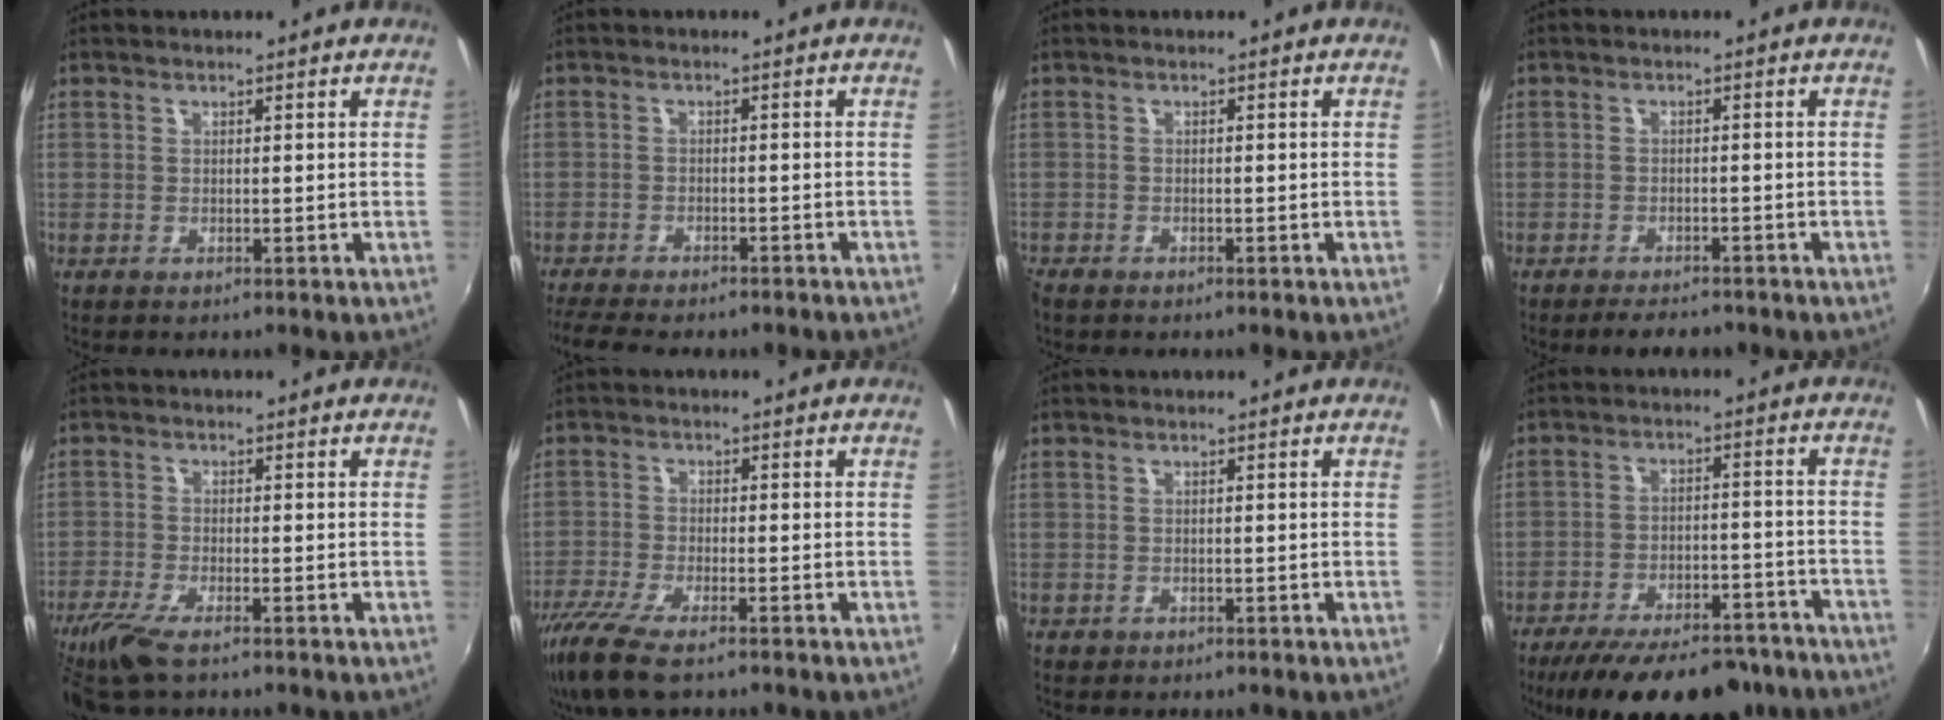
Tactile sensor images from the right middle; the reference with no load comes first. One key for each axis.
{"total": 9.5, "fx": -8.2, "fy": 1.9, "fz": 4.4, "tx": -0.106, "ty": -0.027, "tz": -0.129}
{"total": 2.0, "fx": -1.7, "fy": 0.9, "fz": 0.5, "tx": -0.017, "ty": -0.008, "tz": -0.033}
{"total": 4.6, "fx": -3.9, "fy": 1.6, "fz": 1.8, "tx": -0.043, "ty": -0.001, "tz": -0.057}
{"total": 7.5, "fx": -5.5, "fy": 1.7, "fz": 4.7, "tx": -0.123, "ty": -0.026, "tz": -0.109}
{"total": 10.1, "fx": -7.4, "fy": 2.4, "fz": 6.4, "tx": -0.155, "ty": -0.040, "tz": -0.142}
{"total": 0.8, "fx": -0.5, "fy": 0.6, "fz": 0.2, "tx": -0.007, "ty": -0.001, "tz": -0.003}
{"total": 21.6, "fx": -17.9, "fy": 7.1, "fz": 9.9, "tx": -0.181, "ty": -0.006, "tz": -0.238}